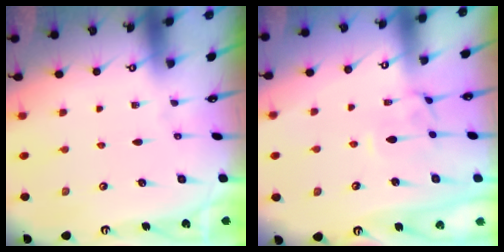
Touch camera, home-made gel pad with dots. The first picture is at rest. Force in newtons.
{"total": 1.3, "press": 1.2, "slide": 0.6}